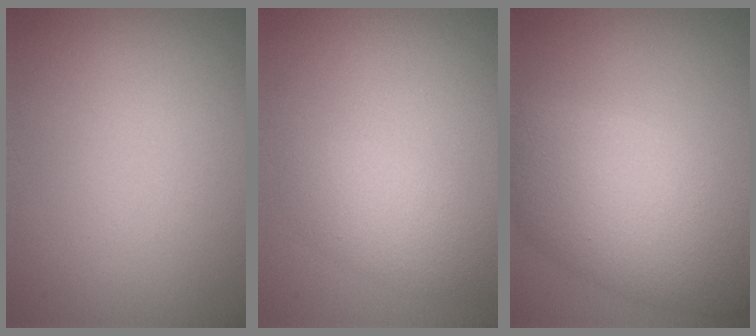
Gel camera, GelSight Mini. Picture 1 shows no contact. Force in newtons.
{"total": 3.0, "press": 3.0, "slide": 0.1}
{"total": 8.5, "press": 8.5, "slide": 0.3}